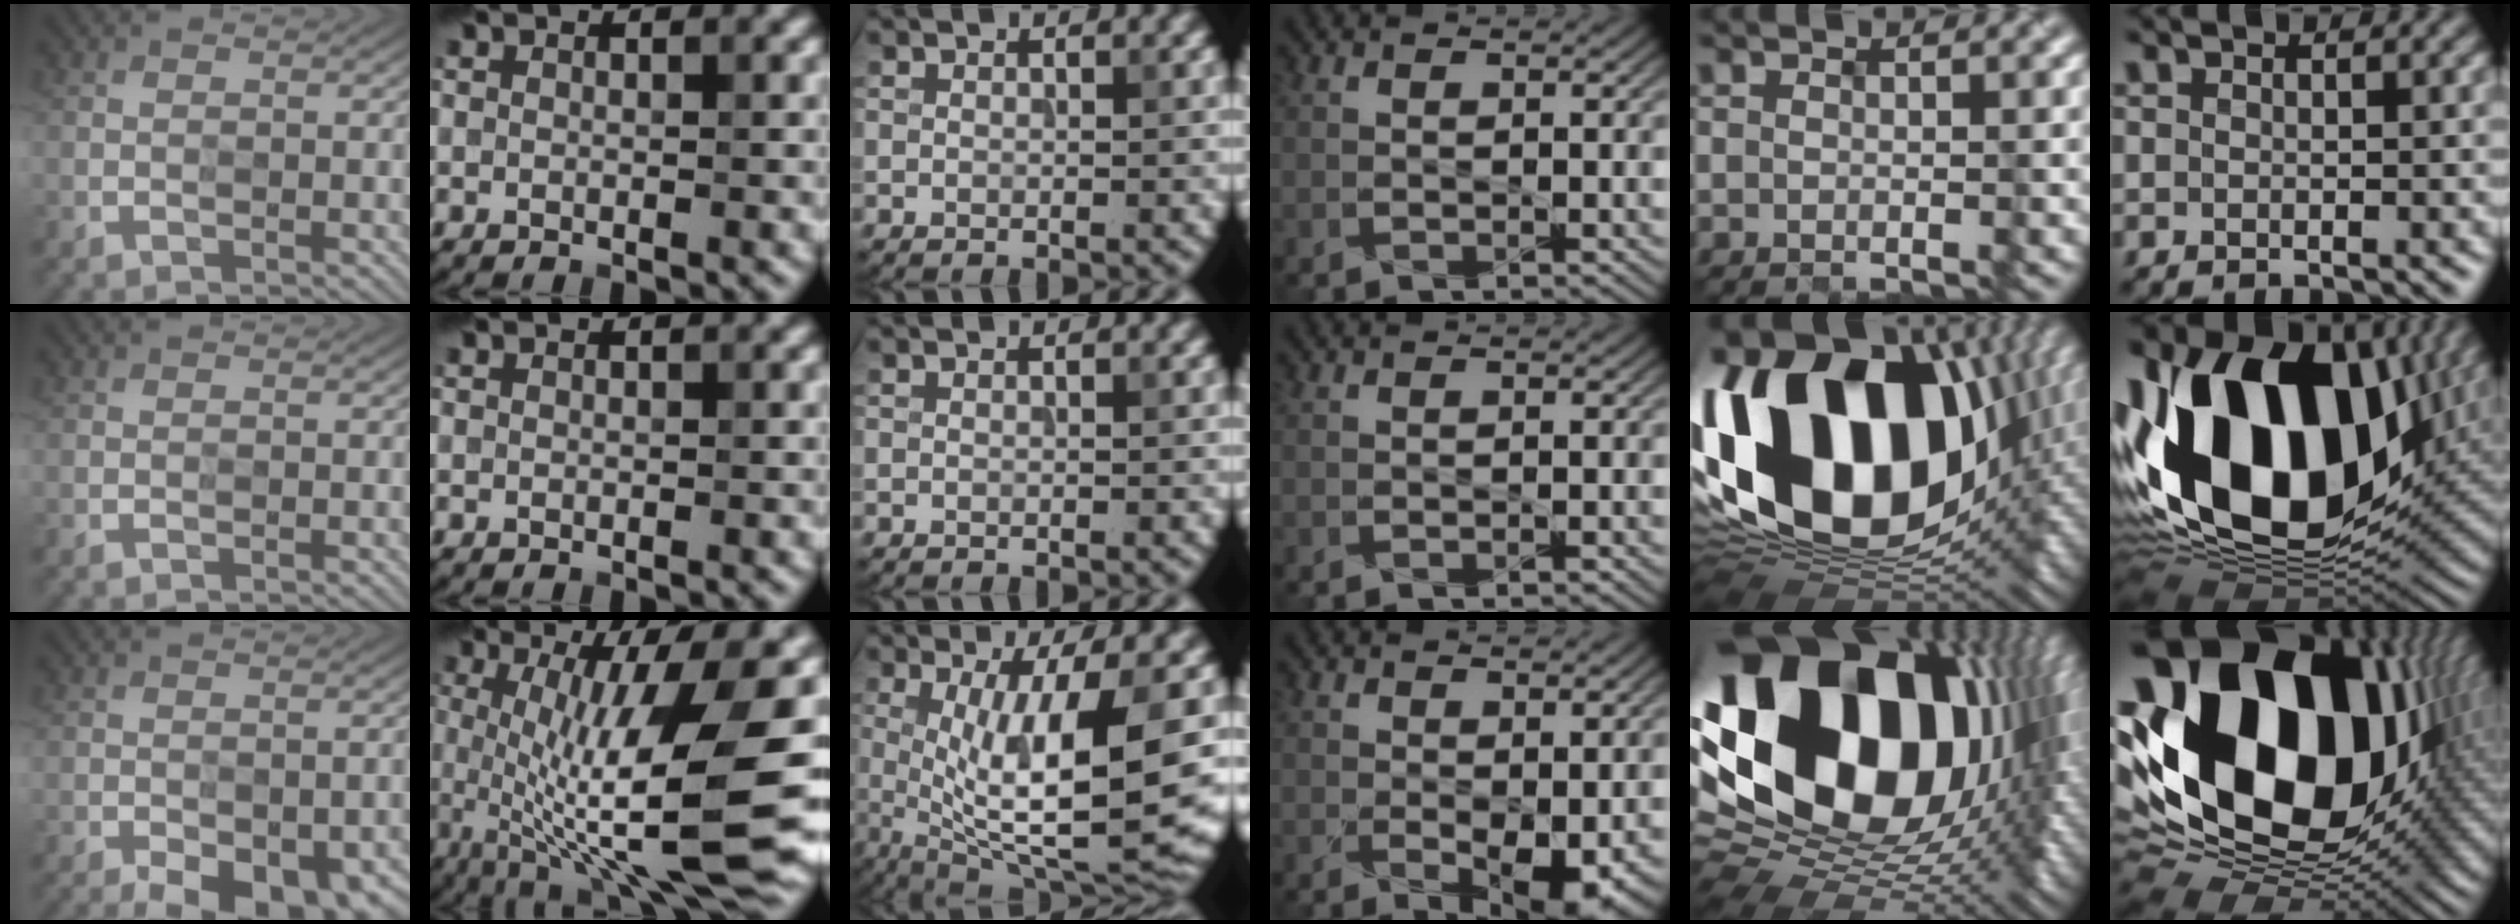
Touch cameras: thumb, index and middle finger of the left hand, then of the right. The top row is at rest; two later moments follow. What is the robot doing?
{"motion": "extract", "object": "power strip"}